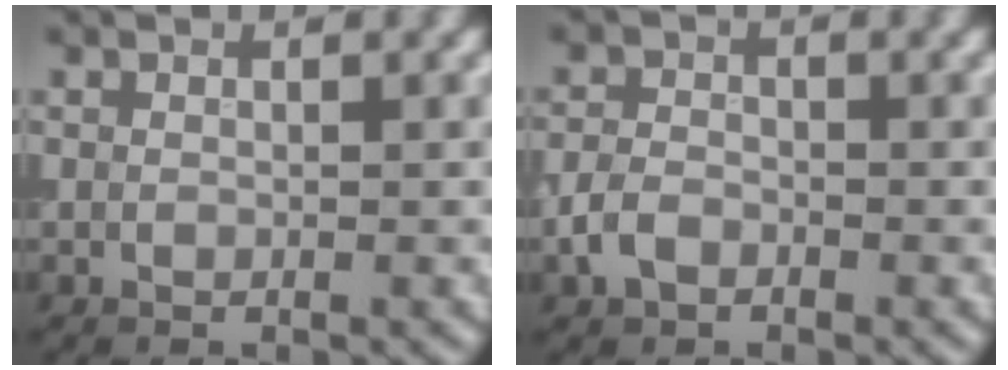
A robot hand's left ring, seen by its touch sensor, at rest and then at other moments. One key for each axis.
{"total": 2.1, "fx": -1.2, "fy": 1.4, "fz": 1.1, "tx": -0.021, "ty": 0.001, "tz": -0.031}